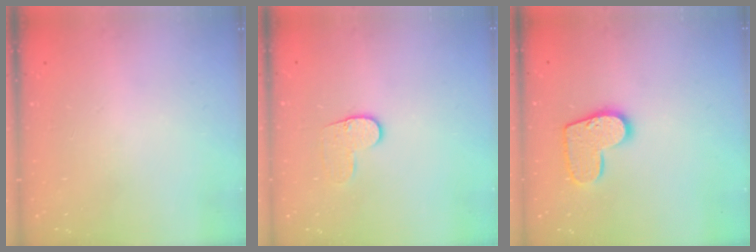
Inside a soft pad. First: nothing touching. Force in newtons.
{"total": 7.0, "press": 7.0, "slide": 0.7}
{"total": 12.0, "press": 11.9, "slide": 0.7}